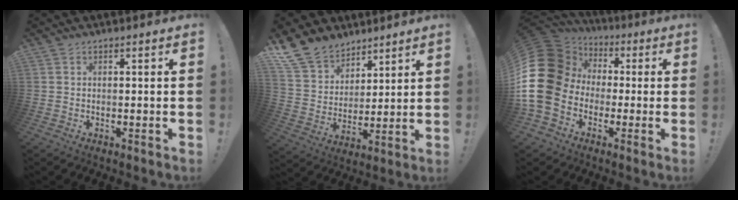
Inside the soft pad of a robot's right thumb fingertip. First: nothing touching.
{"total": 13.4, "force": [10.2, 8.2, 3.1], "torque": [-0.067, -0.075, 0.198]}
{"total": 21.1, "force": [-0.2, 16.7, 12.8], "torque": [-0.263, 0.013, 0.025]}